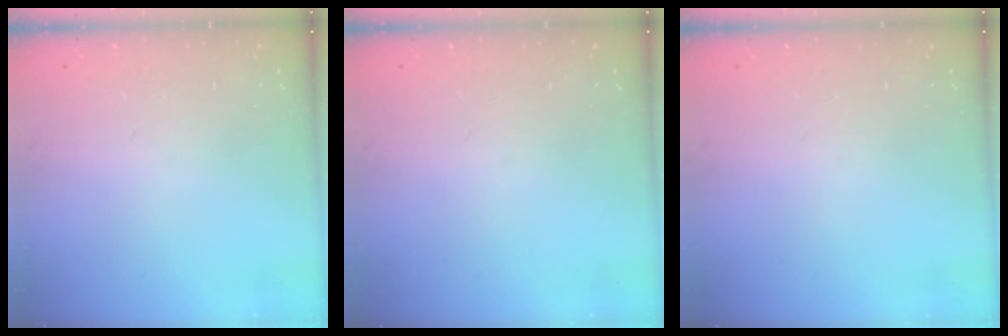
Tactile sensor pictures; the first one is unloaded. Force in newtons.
{"total": 0.0}
{"total": 0.0}